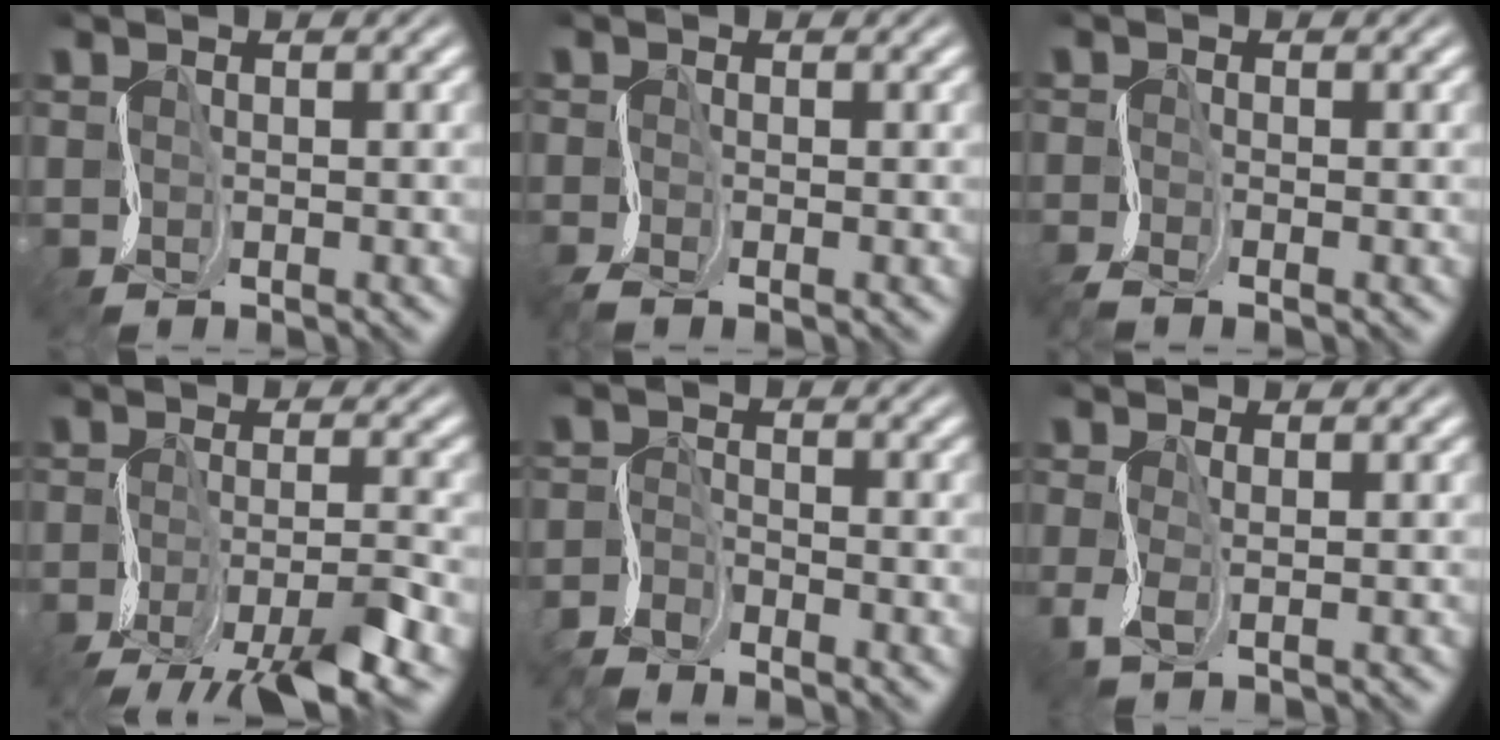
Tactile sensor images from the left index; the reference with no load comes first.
{"total": 1.5, "force": [-1.3, -0.1, 0.9], "torque": [-0.024, -0.003, -0.035]}
{"total": 1.8, "force": [-1.6, 0.0, 1.0], "torque": [-0.025, -0.006, -0.041]}
{"total": 6.8, "force": [-4.7, 1.2, 4.7], "torque": [-0.076, 0.000, -0.092]}
{"total": 3.3, "force": [-3.1, 0.6, 0.7], "torque": [-0.019, -0.002, -0.075]}
{"total": 1.4, "force": [-0.2, 0.2, 1.4], "torque": [-0.041, -0.001, -0.010]}